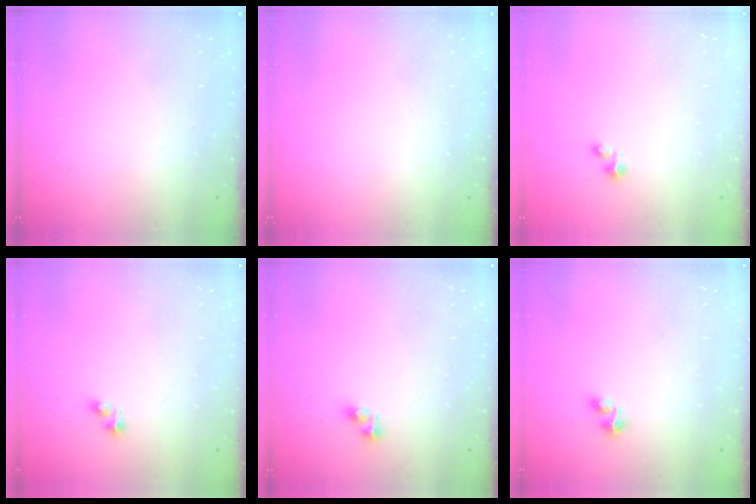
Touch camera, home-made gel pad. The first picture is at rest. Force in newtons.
{"total": 0.0}
{"total": 1.9, "press": 1.8, "slide": 0.2}
{"total": 2.8, "press": 2.8, "slide": 0.4}
{"total": 5.0, "press": 4.9, "slide": 0.6}
{"total": 2.1, "press": 2.0, "slide": 0.8}